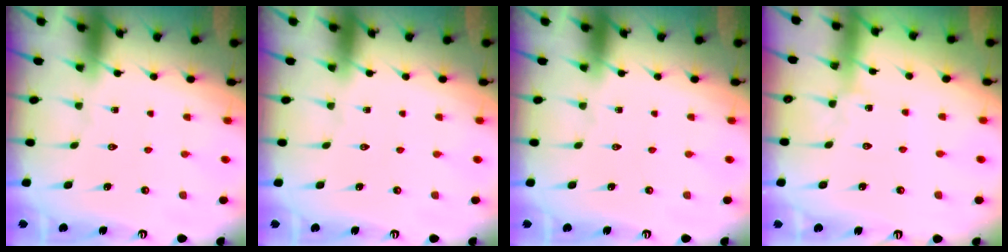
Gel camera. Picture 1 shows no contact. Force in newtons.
{"total": 0.0}
{"total": 0.0}
{"total": 2.0, "press": 2.0, "slide": 0.2}